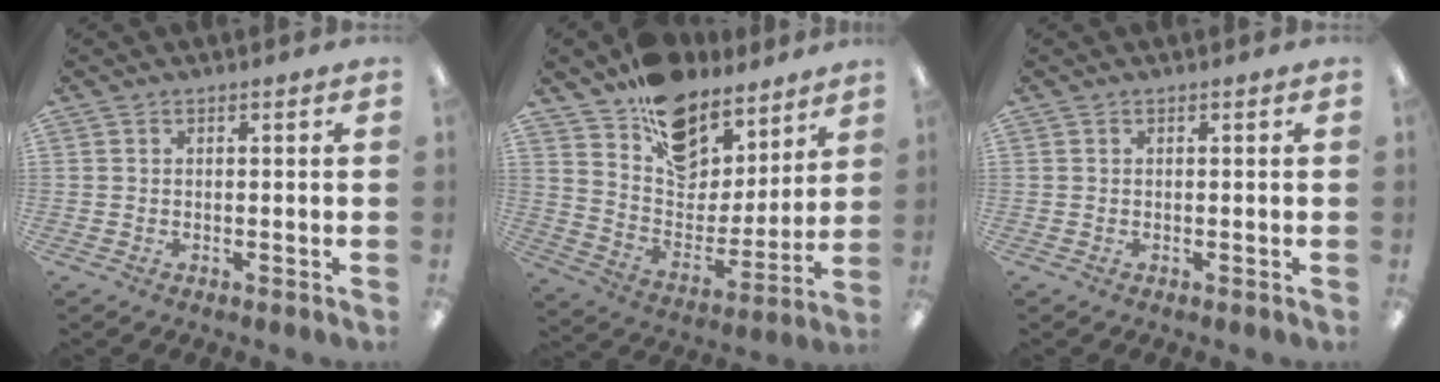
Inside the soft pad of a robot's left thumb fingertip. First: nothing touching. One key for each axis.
{"total": 14.4, "fx": 10.4, "fy": 8.8, "fz": 5.0, "tx": -0.081, "ty": -0.083, "tz": 0.189}
{"total": 0.0}